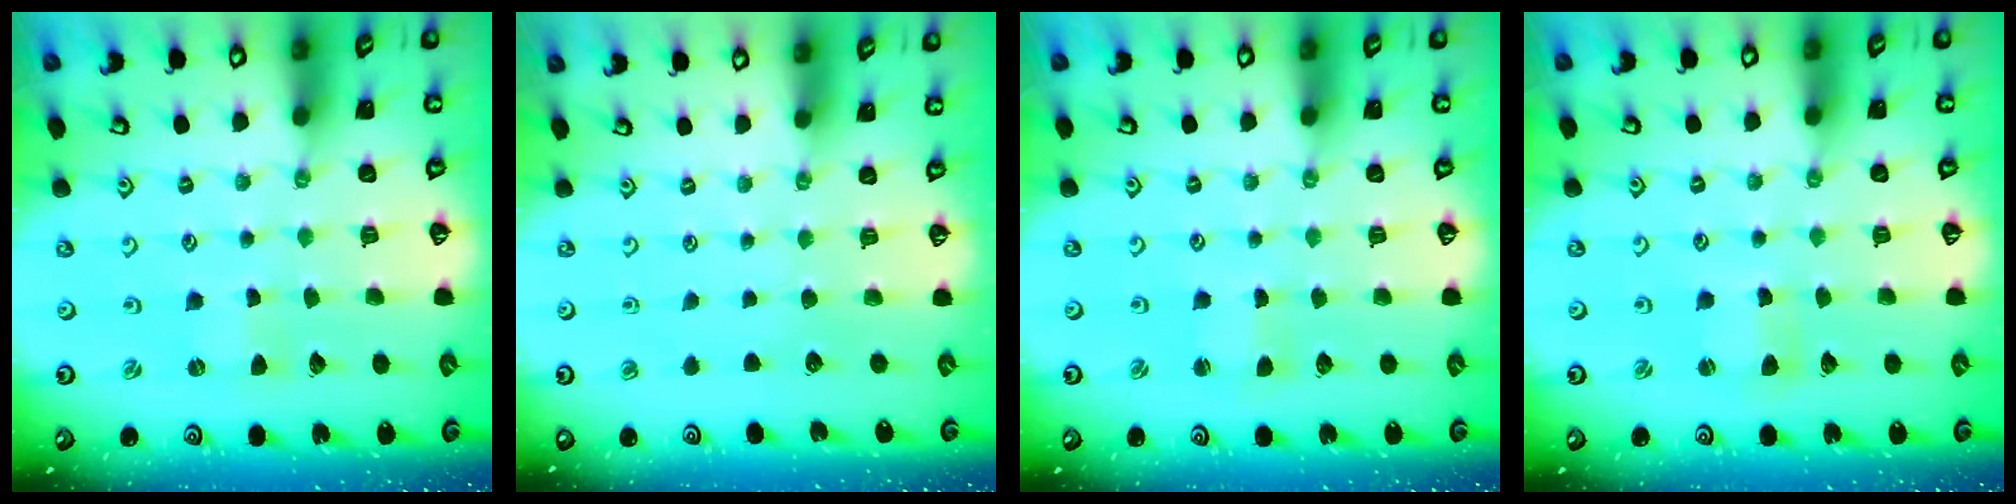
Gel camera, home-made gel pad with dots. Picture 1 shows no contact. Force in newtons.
{"total": 0.0}
{"total": 0.7, "press": 0.7, "slide": 0.2}
{"total": 2.2, "press": 2.2, "slide": 0.3}